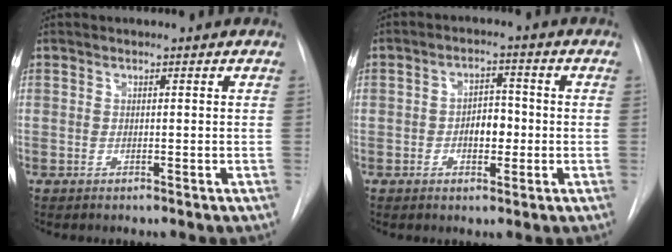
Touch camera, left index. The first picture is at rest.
{"total": 4.3, "force": [-1.6, 2.3, 3.2], "torque": [-0.047, 0.005, -0.024]}